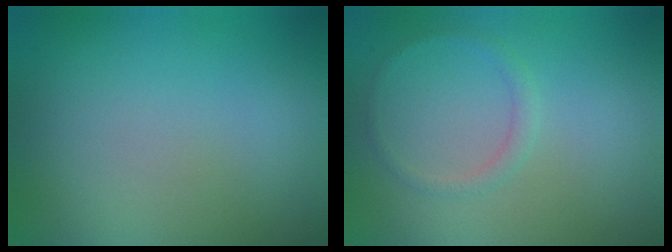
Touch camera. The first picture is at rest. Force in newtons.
{"total": 1.0, "press": 1.0, "slide": 0.1}